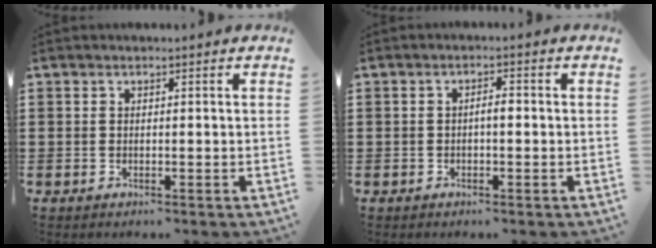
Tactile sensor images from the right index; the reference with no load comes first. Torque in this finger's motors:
{"motor_torque": [0.44, -0.36, 0.07, 0.06]}